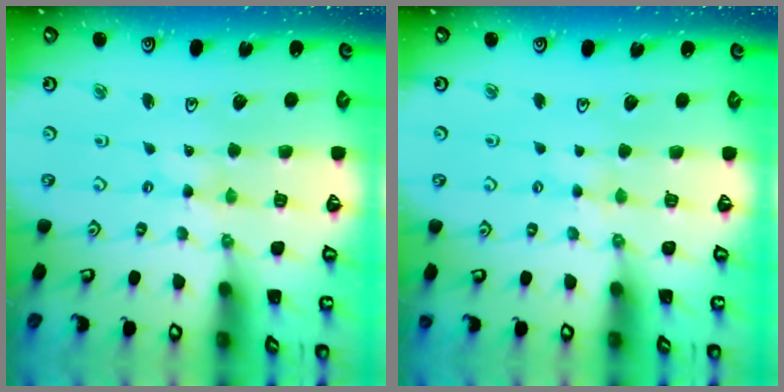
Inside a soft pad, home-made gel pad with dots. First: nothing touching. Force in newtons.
{"total": 2.0, "press": 2.0, "slide": 0.2}